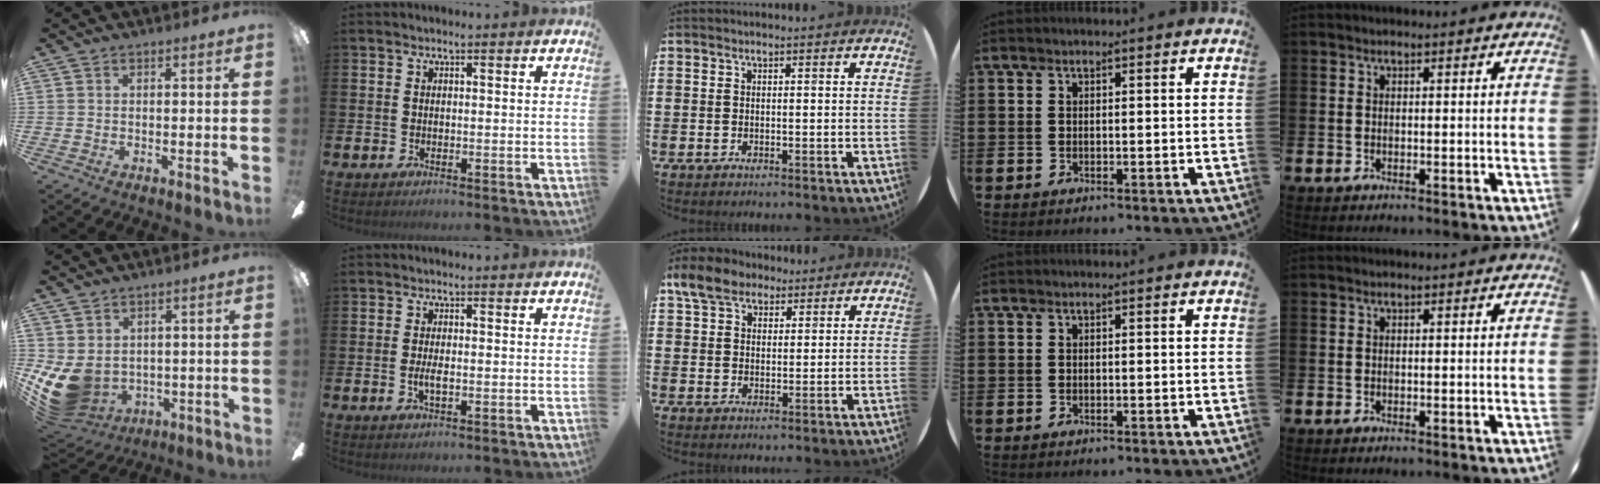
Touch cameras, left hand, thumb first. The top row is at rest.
{"thumb": {"total": 10.6, "force": [-1.0, 8.6, 6.1], "torque": [-0.152, -0.009, -0.011]}, "index": {"total": 1.9, "force": [-0.2, 0.6, 1.8], "torque": [-0.037, 0.001, -0.003]}, "middle": {"total": 5.9, "force": [4.4, 3.4, 2.1], "torque": [-0.049, 0.006, 0.082]}}